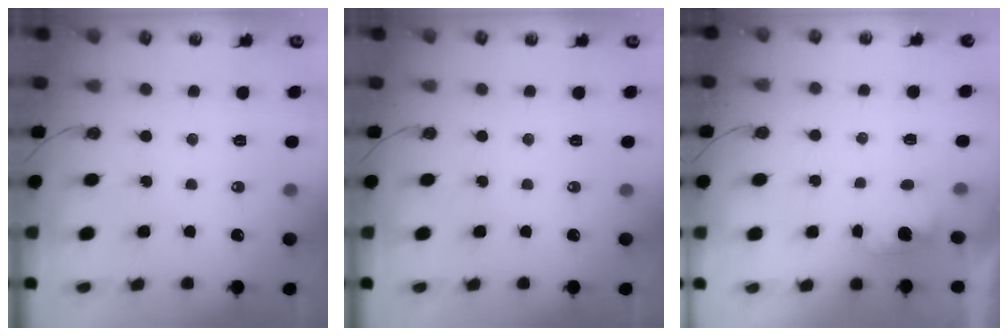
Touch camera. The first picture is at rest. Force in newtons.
{"total": 0.0}
{"total": 1.1, "press": 0.8, "slide": 0.7}